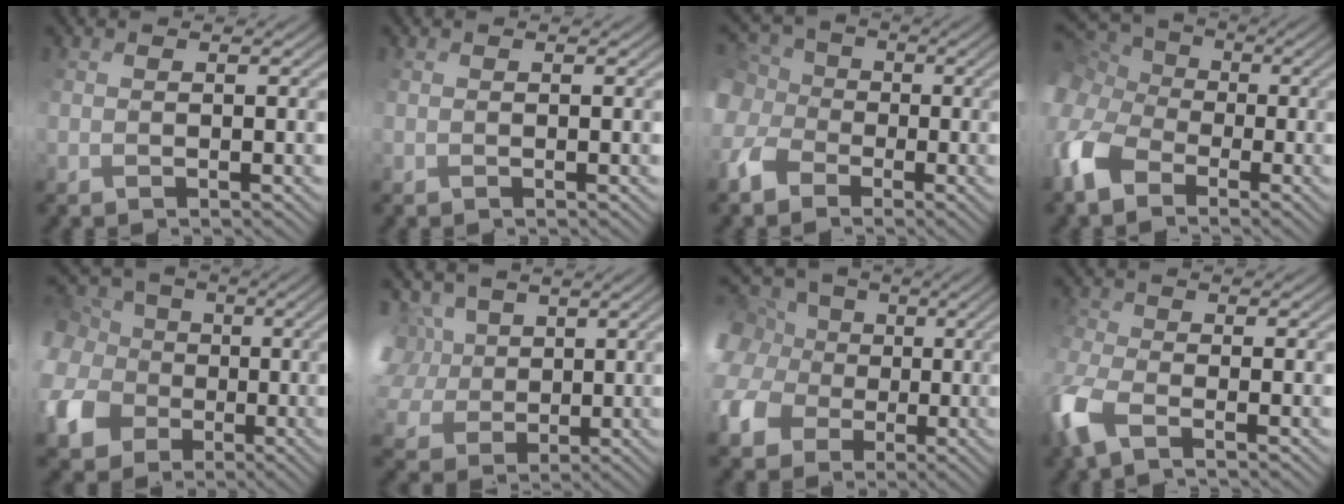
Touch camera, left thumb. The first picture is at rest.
{"total": 0.0}
{"total": 7.6, "force": [-2.1, 6.2, 3.8], "torque": [-0.120, -0.009, -0.045]}
{"total": 11.8, "force": [-3.5, 8.5, 7.3], "torque": [-0.220, -0.035, -0.042]}
{"total": 12.3, "force": [0.6, 11.0, 5.5], "torque": [-0.199, 0.000, 0.003]}
{"total": 10.0, "force": [4.6, 7.4, 4.7], "torque": [-0.144, 0.030, 0.077]}
{"total": 11.2, "force": [2.3, 9.5, 5.5], "torque": [-0.195, 0.023, 0.043]}
{"total": 6.3, "force": [-2.2, 2.9, 5.2], "torque": [-0.147, -0.008, -0.053]}